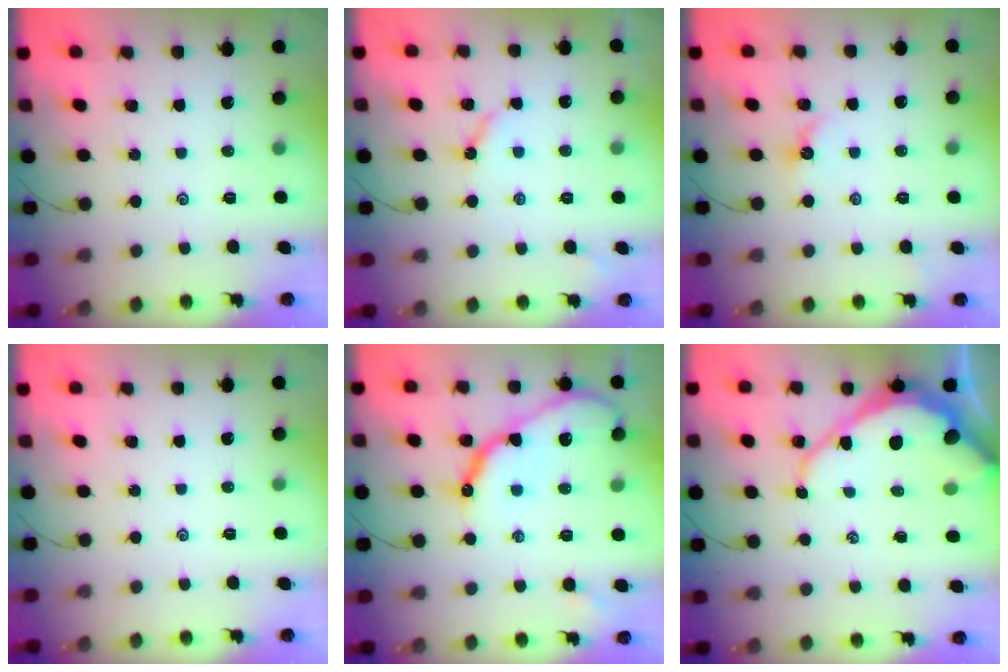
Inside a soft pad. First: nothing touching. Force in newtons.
{"total": 4.3, "press": 4.2, "slide": 0.7}
{"total": 4.6, "press": 4.5, "slide": 0.8}
{"total": 0.0}
{"total": 14.1, "press": 14.1, "slide": 1.0}
{"total": 12.4, "press": 12.3, "slide": 1.4}